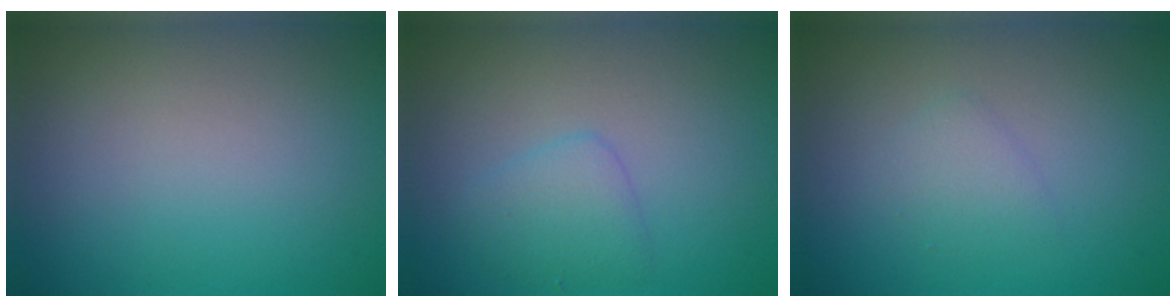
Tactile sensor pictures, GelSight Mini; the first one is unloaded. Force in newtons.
{"total": 2.2, "press": 2.2, "slide": 0.1}
{"total": 1.4, "press": 1.4, "slide": 0.0}